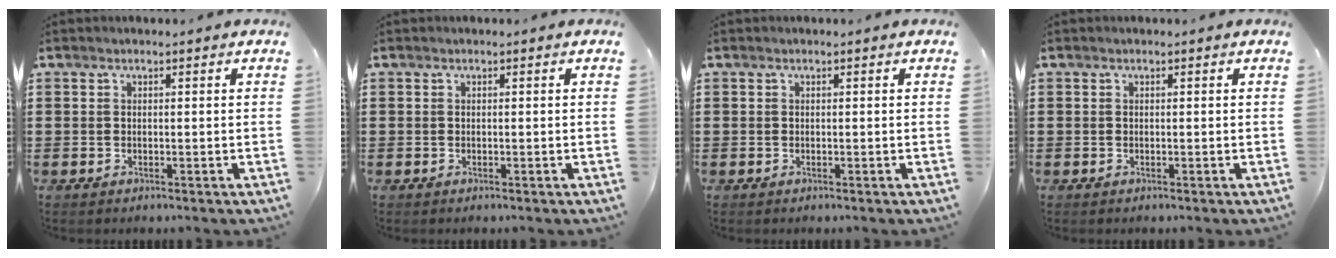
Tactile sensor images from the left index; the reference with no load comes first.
{"total": 0.0}
{"total": 0.0}
{"total": 0.0}